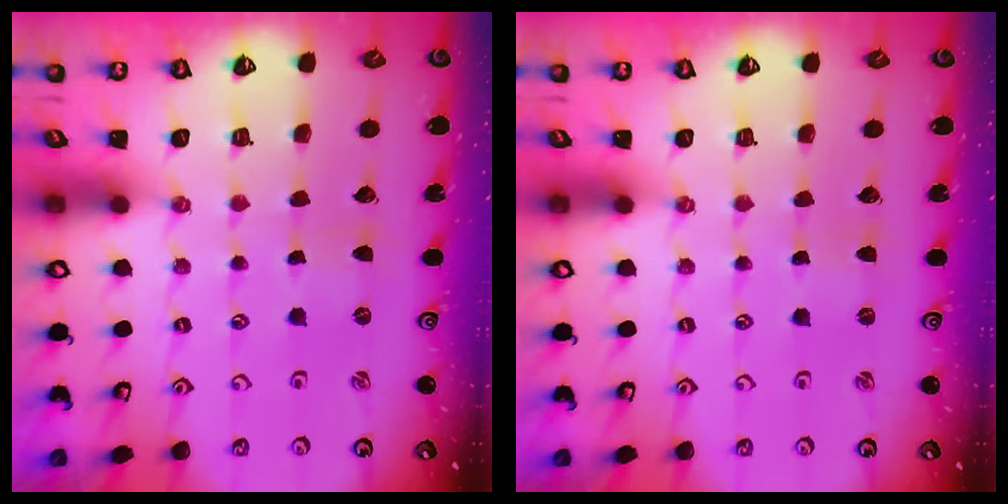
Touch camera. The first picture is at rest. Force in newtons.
{"total": 0.0}